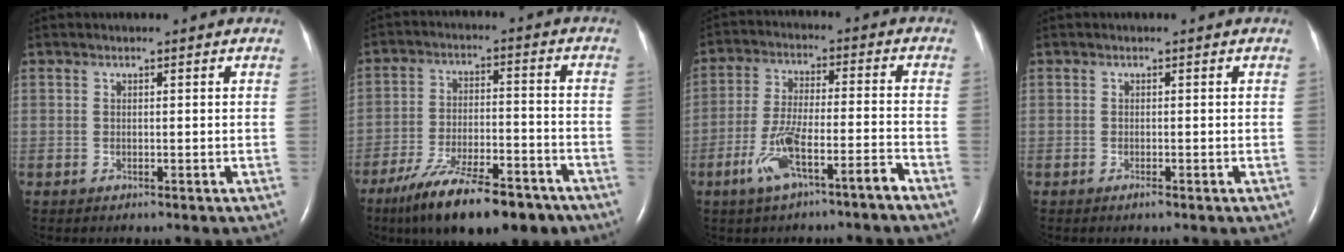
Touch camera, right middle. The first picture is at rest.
{"total": 16.5, "force": [-12.0, 4.7, 10.3], "torque": [-0.157, -0.007, -0.195]}
{"total": 8.7, "force": [-5.4, 0.9, 6.8], "torque": [-0.140, 0.007, -0.094]}
{"total": 0.6, "force": [-0.5, 0.0, 0.4], "torque": [-0.011, -0.001, -0.007]}